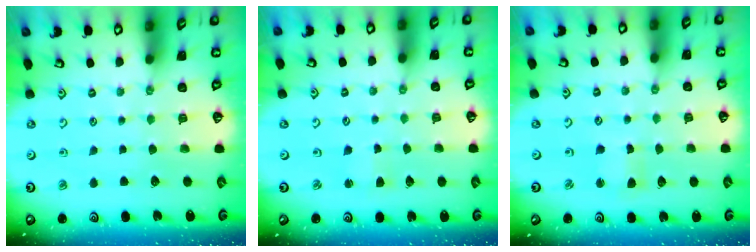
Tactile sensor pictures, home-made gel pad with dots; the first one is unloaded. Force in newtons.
{"total": 2.6, "press": 2.6, "slide": 0.3}
{"total": 2.2, "press": 2.1, "slide": 0.5}